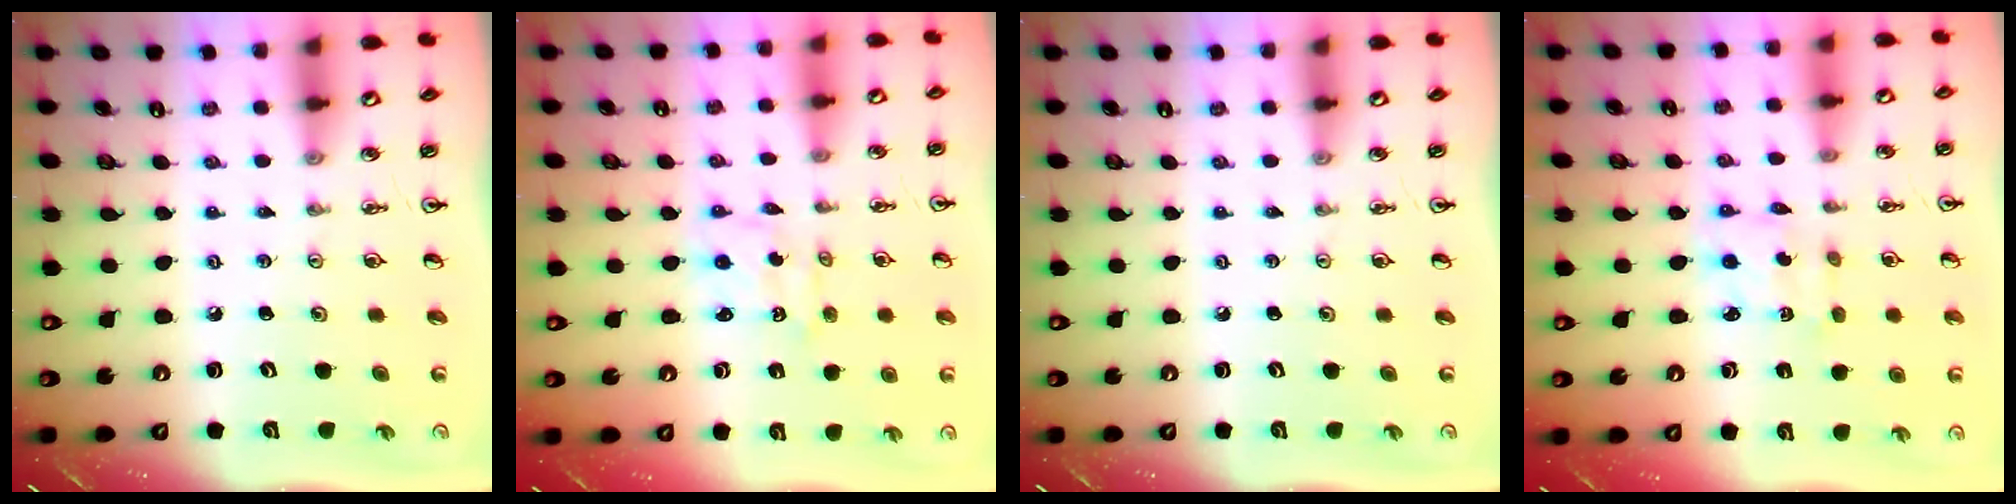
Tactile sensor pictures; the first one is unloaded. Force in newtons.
{"total": 1.1, "press": 1.1, "slide": 0.1}
{"total": 0.0}
{"total": 2.1, "press": 2.0, "slide": 0.4}